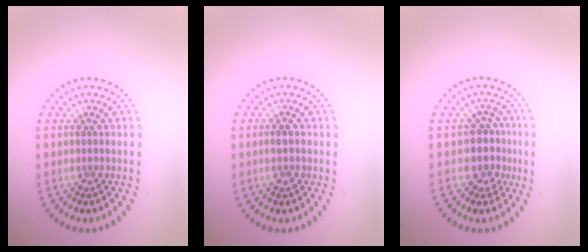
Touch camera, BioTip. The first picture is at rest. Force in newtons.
{"total": 1.4, "press": 1.3, "slide": 0.4}
{"total": 3.2, "press": 2.7, "slide": 1.8}